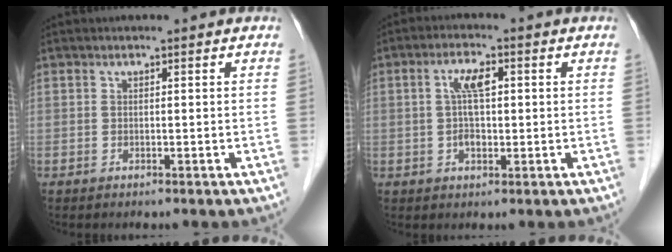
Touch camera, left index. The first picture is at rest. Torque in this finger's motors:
{"motor_torque": [0.04, 0.02, 0.23, 0.05]}